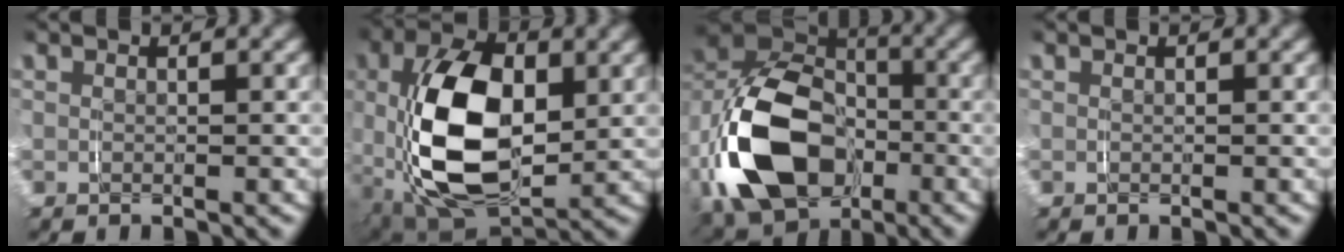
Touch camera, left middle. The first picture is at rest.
{"total": 12.2, "force": [-0.6, 7.5, 9.6], "torque": [-0.208, -0.035, 0.005]}
{"total": 12.9, "force": [-2.5, 9.1, 8.9], "torque": [-0.176, -0.017, -0.046]}
{"total": 0.0}